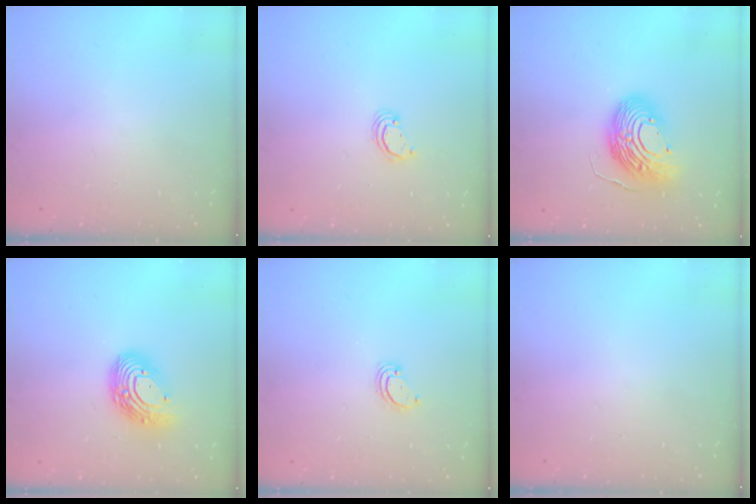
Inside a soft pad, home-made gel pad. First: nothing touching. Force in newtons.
{"total": 2.3, "press": 2.3, "slide": 0.3}
{"total": 16.0, "press": 15.8, "slide": 2.4}
{"total": 15.3, "press": 15.3, "slide": 1.2}
{"total": 2.6, "press": 2.6, "slide": 0.1}
{"total": 0.0}